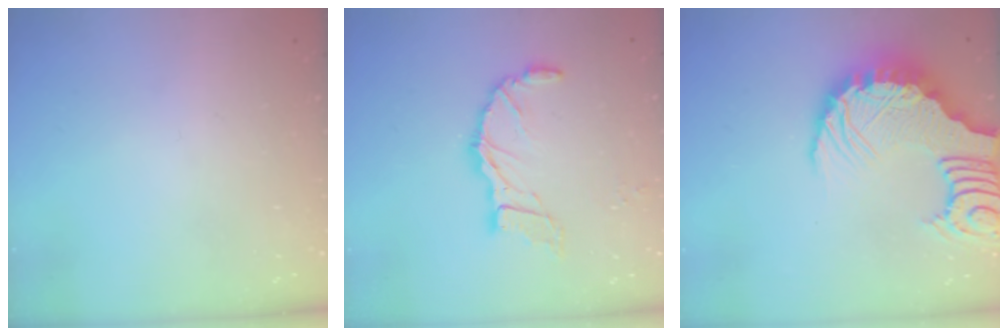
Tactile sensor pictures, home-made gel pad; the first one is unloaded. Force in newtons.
{"total": 10.4, "press": 10.3, "slide": 0.9}
{"total": 9.4, "press": 9.4, "slide": 1.2}